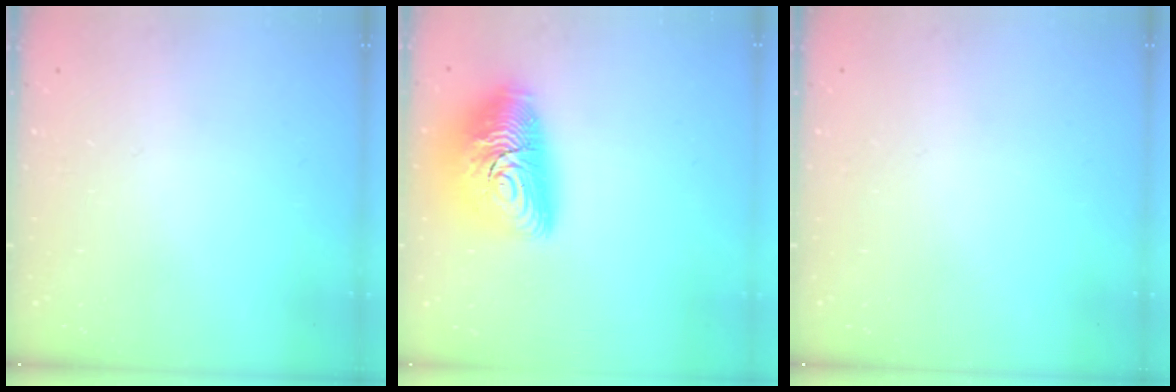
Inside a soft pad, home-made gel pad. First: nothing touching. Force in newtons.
{"total": 19.1, "press": 19.1, "slide": 1.5}
{"total": 0.0}